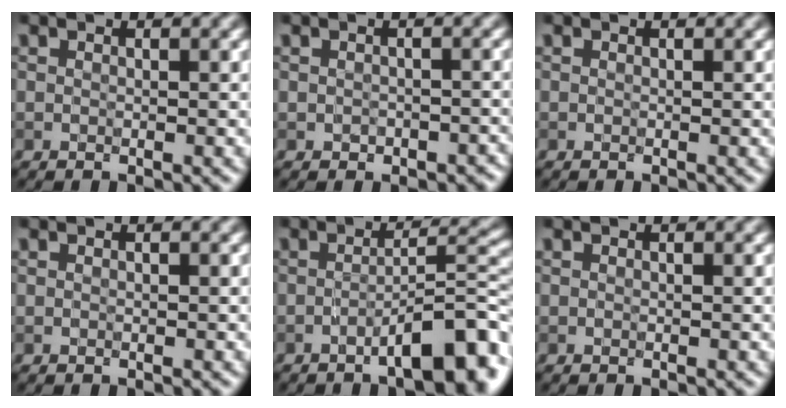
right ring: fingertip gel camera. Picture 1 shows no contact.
{"total": 1.8, "force": [-0.8, 1.4, 0.8], "torque": [-0.008, -0.007, -0.010]}
{"total": 0.0}
{"total": 0.0}
{"total": 6.8, "force": [-3.4, 1.5, 5.6], "torque": [-0.077, 0.015, -0.054]}
{"total": 0.0}